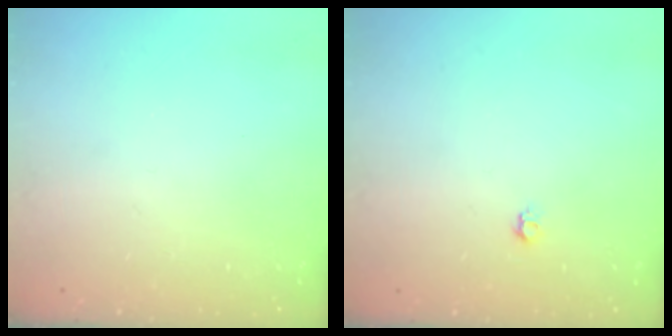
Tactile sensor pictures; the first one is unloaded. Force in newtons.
{"total": 4.0, "press": 3.9, "slide": 0.7}